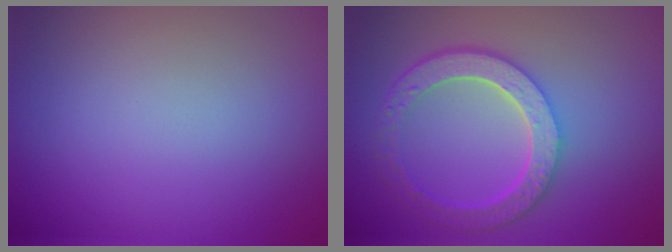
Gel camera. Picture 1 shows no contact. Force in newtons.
{"total": 6.1, "press": 4.6, "slide": 3.9}